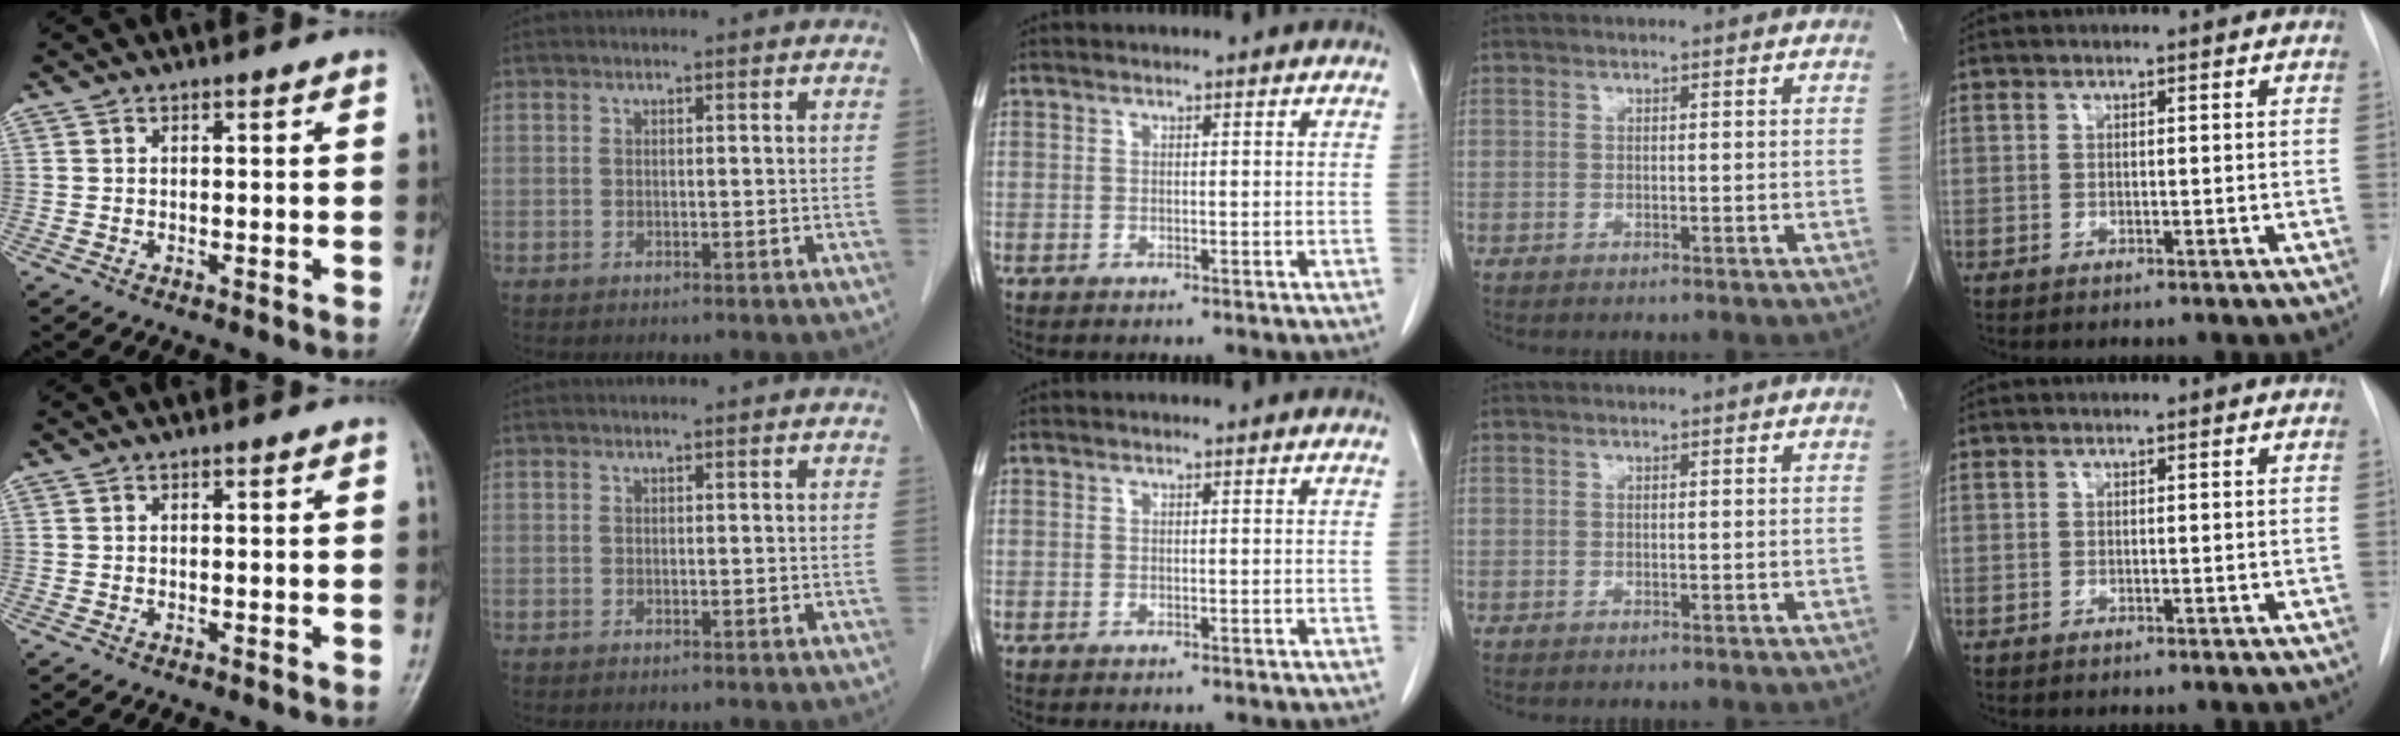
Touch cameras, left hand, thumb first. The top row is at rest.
{}